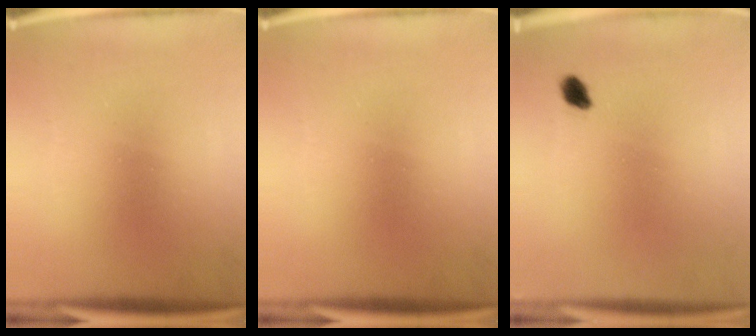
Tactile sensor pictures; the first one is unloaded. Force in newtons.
{"total": 0.0}
{"total": 1.9}